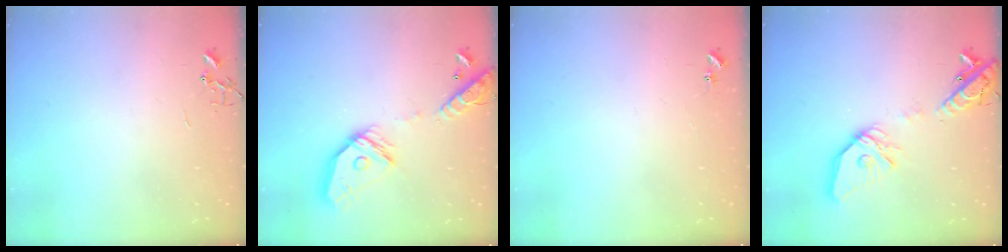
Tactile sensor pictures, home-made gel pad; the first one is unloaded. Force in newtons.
{"total": 17.2, "press": 17.0, "slide": 2.2}
{"total": 5.4, "press": 5.4, "slide": 0.6}
{"total": 18.6, "press": 18.3, "slide": 3.1}